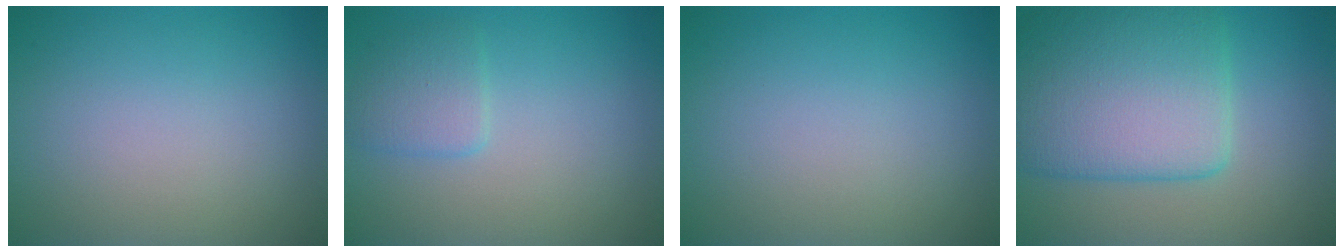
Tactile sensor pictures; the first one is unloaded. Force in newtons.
{"total": 2.0, "press": 2.0, "slide": 0.1}
{"total": 0.0}
{"total": 8.6, "press": 8.6, "slide": 0.3}